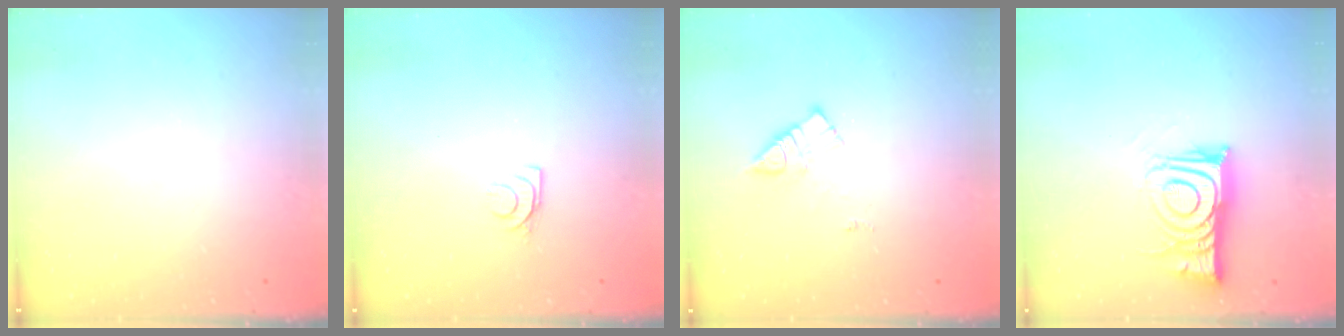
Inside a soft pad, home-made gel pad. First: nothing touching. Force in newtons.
{"total": 6.5, "press": 6.5, "slide": 0.7}
{"total": 9.3, "press": 9.3, "slide": 0.5}
{"total": 11.4, "press": 11.3, "slide": 0.9}